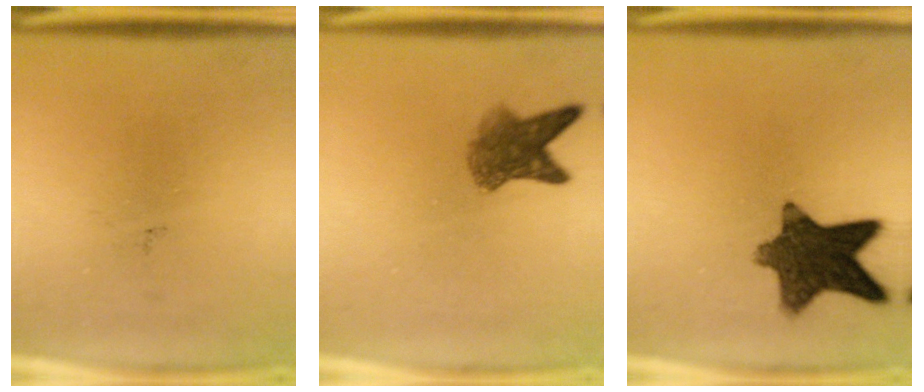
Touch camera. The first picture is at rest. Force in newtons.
{"total": 5.3}
{"total": 11.5}